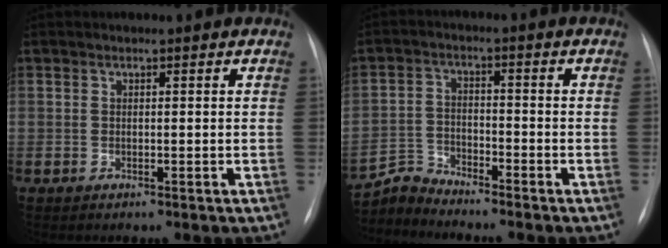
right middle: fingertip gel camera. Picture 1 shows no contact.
{"total": 4.6, "force": [-4.4, -0.3, -1.2], "torque": [0.021, -0.008, -0.085]}